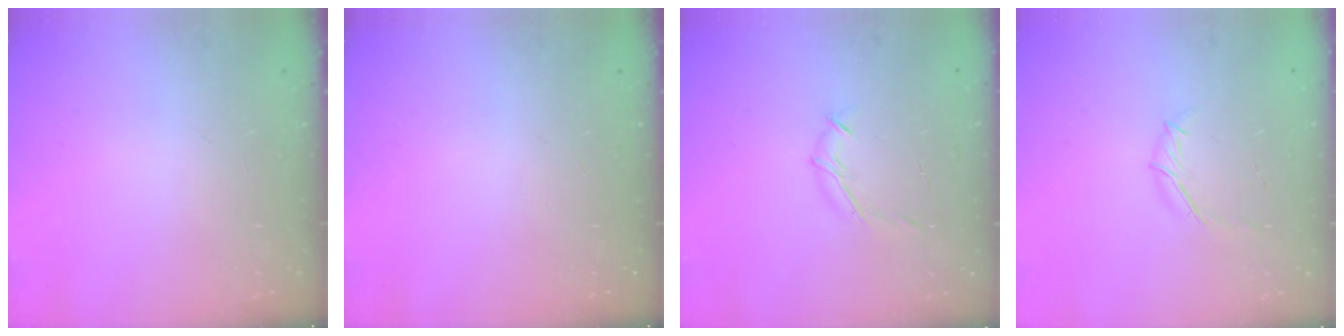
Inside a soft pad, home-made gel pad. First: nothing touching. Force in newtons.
{"total": 0.0}
{"total": 6.7, "press": 6.6, "slide": 1.2}
{"total": 6.0, "press": 5.9, "slide": 1.0}